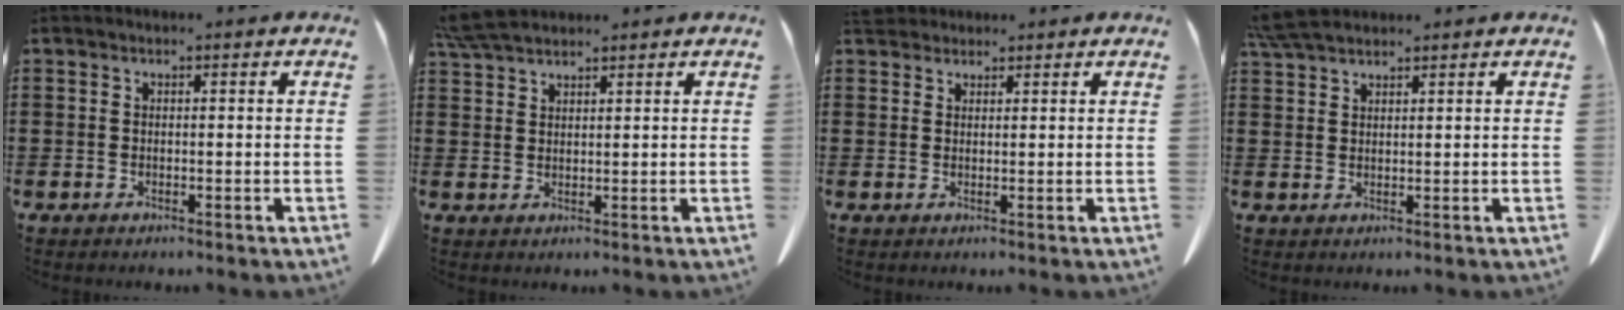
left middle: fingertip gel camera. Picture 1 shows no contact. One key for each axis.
{"total": 4.6, "fx": 4.1, "fy": 0.7, "fz": 2.1, "tx": -0.052, "ty": -0.005, "tz": 0.078}
{"total": 2.6, "fx": 2.3, "fy": 0.9, "fz": 0.6, "tx": -0.020, "ty": 0.001, "tz": 0.046}
{"total": 4.2, "fx": 3.6, "fy": 0.7, "fz": 1.9, "tx": -0.048, "ty": -0.002, "tz": 0.071}